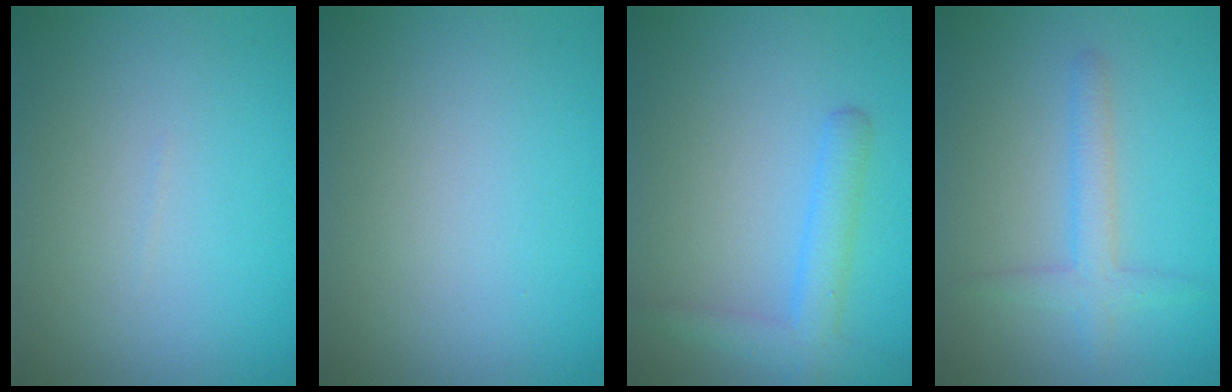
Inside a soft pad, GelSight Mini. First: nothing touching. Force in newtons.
{"total": 0.0}
{"total": 3.0, "press": 3.0, "slide": 0.2}
{"total": 2.3, "press": 2.3, "slide": 0.0}